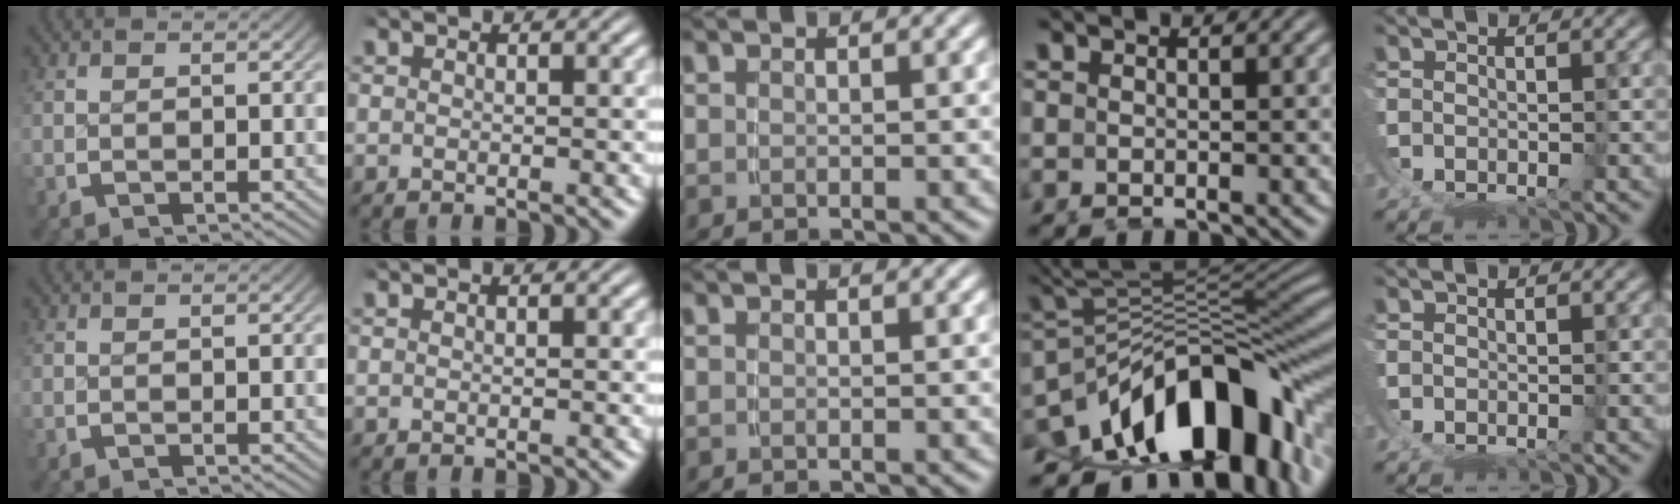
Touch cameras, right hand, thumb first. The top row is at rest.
{"ring": {"total": 18.2, "force": [-6.7, 10.4, 13.3], "torque": [-0.202, -0.043, -0.078]}}